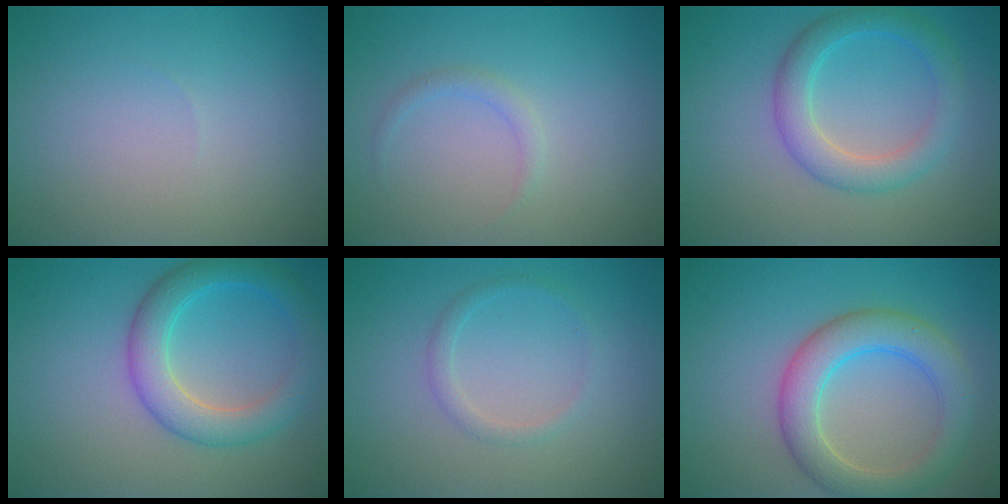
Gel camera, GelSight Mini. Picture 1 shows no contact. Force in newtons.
{"total": 1.0, "press": 1.0, "slide": 0.0}
{"total": 3.8, "press": 3.8, "slide": 0.1}
{"total": 4.7, "press": 4.7, "slide": 0.0}
{"total": 1.3, "press": 1.3, "slide": 0.1}
{"total": 5.3, "press": 5.3, "slide": 0.4}